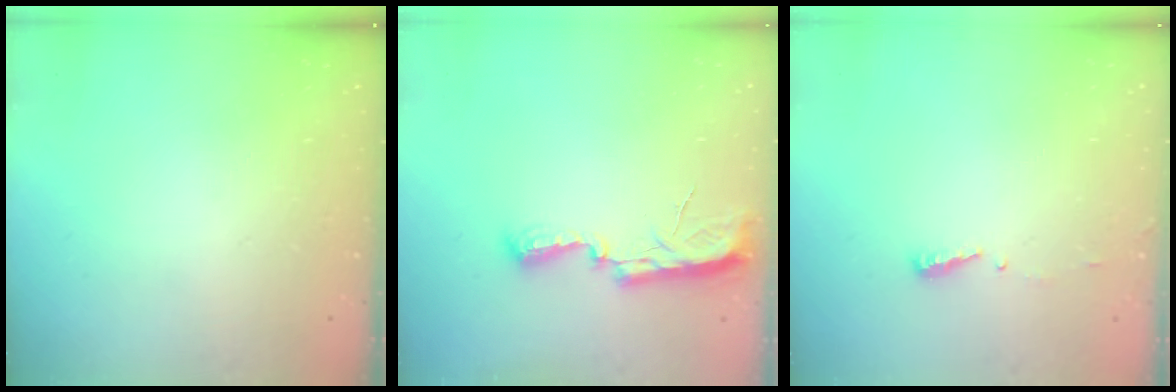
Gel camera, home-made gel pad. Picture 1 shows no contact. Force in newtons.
{"total": 10.3, "press": 8.9, "slide": 5.2}
{"total": 3.9, "press": 3.9, "slide": 0.4}